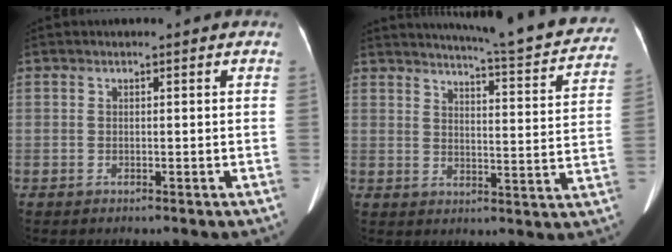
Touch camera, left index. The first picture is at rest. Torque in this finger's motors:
{"motor_torque": [0.18, -1.25, 0.00, 0.01]}